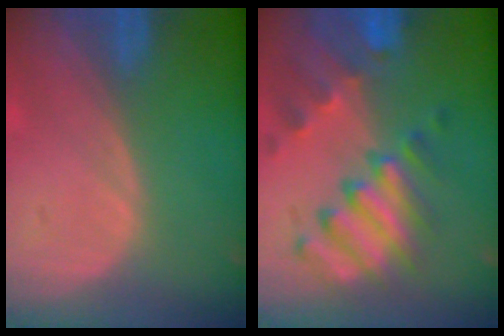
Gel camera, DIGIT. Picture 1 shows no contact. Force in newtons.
{"total": 10.1, "press": 8.8, "slide": 4.8}